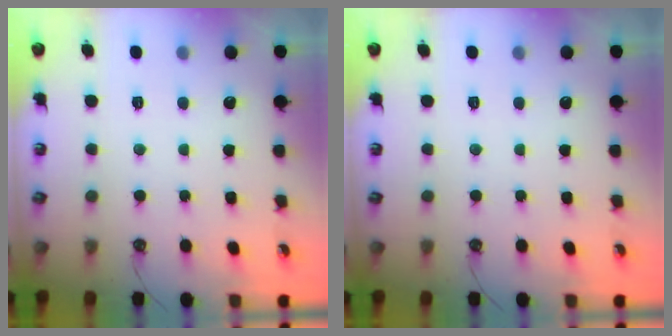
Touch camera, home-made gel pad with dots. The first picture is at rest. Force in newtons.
{"total": 0.0}